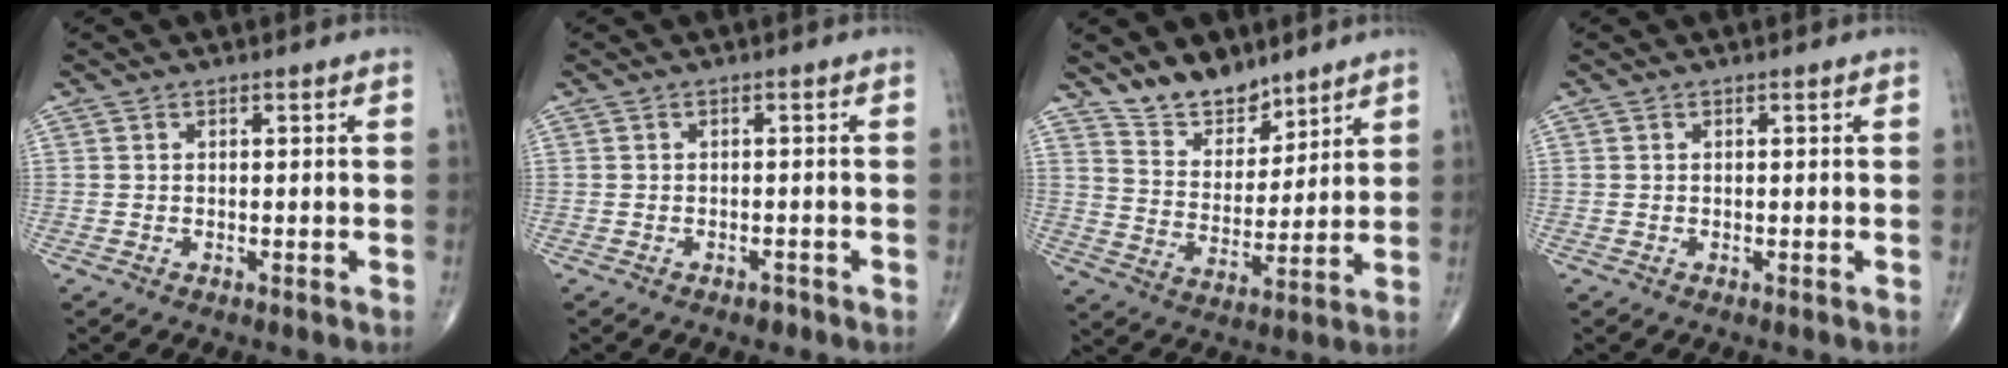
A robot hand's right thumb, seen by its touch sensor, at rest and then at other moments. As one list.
[{"total": 1.1, "force": [-0.8, 0.6, 0.3], "torque": [-0.001, 0.003, -0.011]}, {"total": 9.9, "force": [8.1, 4.9, 2.9], "torque": [-0.017, -0.067, 0.154]}, {"total": 0.0}]